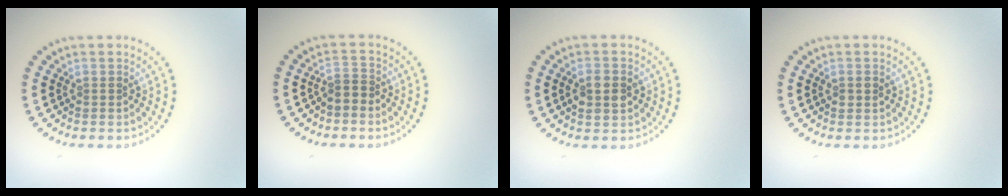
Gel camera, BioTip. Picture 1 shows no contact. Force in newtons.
{"total": 1.2, "press": 0.8, "slide": 0.9}
{"total": 2.8, "press": 2.8, "slide": 0.1}
{"total": 1.0, "press": 1.0, "slide": 0.1}